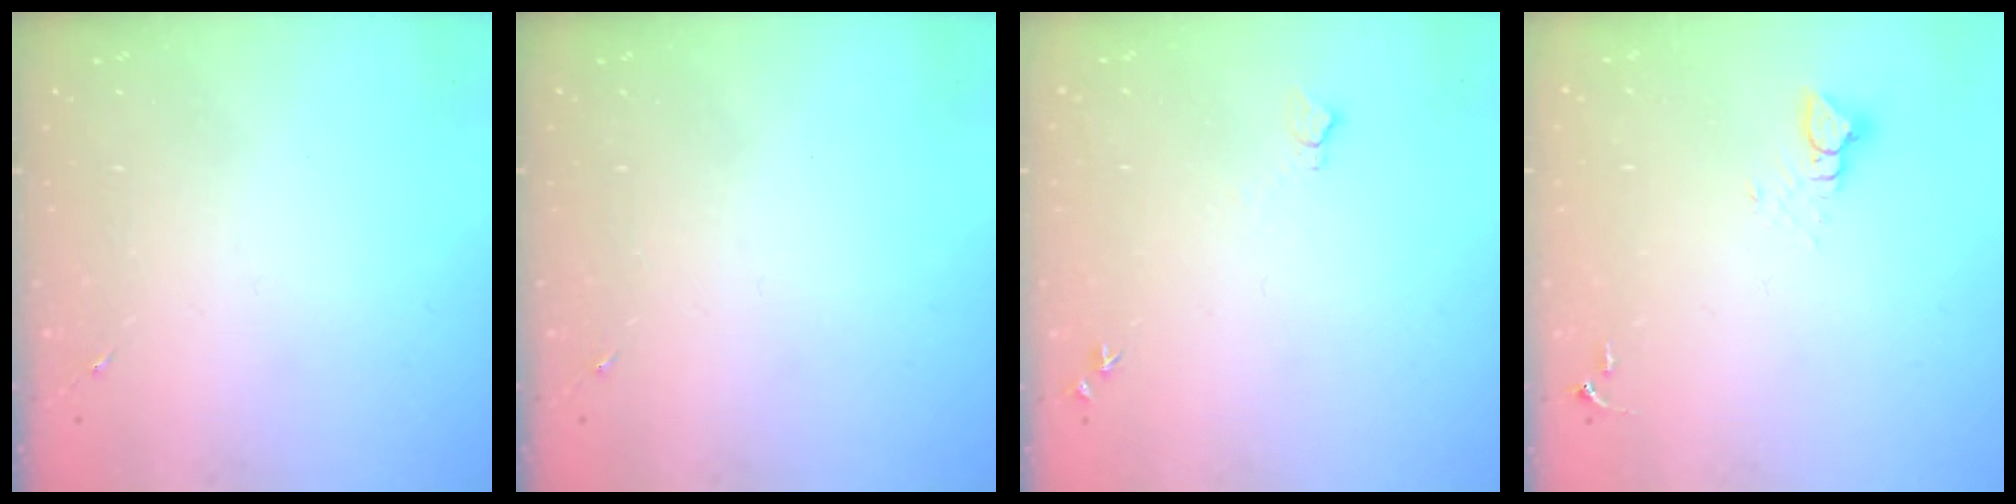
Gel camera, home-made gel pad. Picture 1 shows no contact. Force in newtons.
{"total": 0.0}
{"total": 5.5, "press": 5.5, "slide": 0.7}
{"total": 3.5, "press": 3.5, "slide": 0.2}